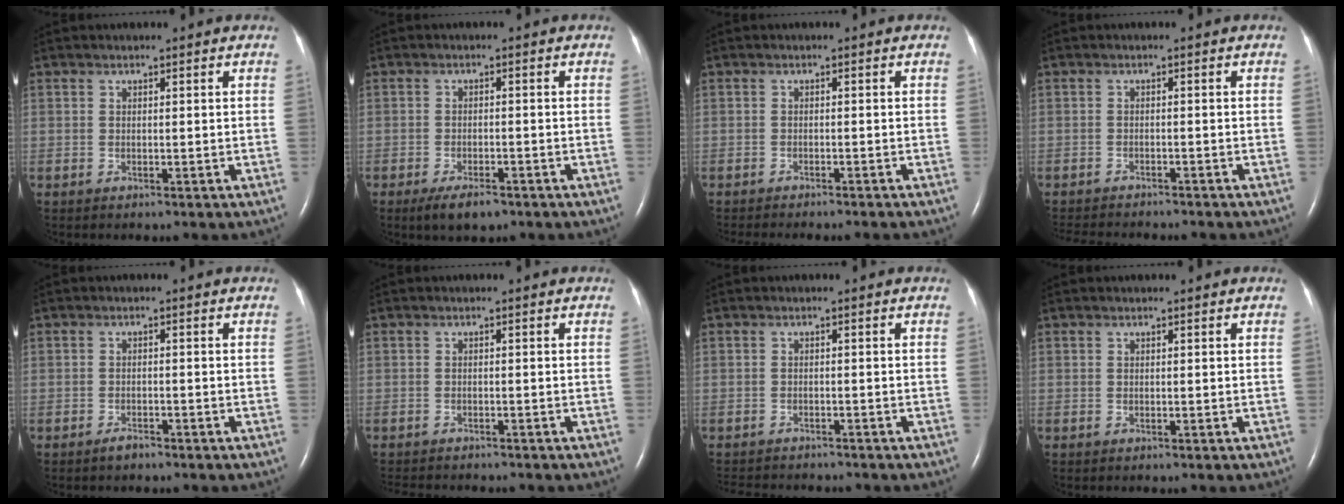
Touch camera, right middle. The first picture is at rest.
{"total": 4.2, "force": [-2.9, 1.4, 2.7], "torque": [-0.054, -0.005, -0.044]}
{"total": 8.6, "force": [-7.7, 0.6, 3.7], "torque": [-0.032, -0.015, -0.099]}
{"total": 9.7, "force": [-8.9, 1.7, 3.6], "torque": [-0.050, -0.013, -0.118]}
{"total": 1.6, "force": [-1.4, 0.5, 0.6], "torque": [-0.017, -0.001, -0.022]}
{"total": 6.6, "force": [-6.0, 1.4, 2.4], "torque": [-0.031, -0.005, -0.083]}
{"total": 8.5, "force": [-7.8, 1.9, 2.6], "torque": [-0.040, -0.008, -0.103]}
{"total": 0.0}